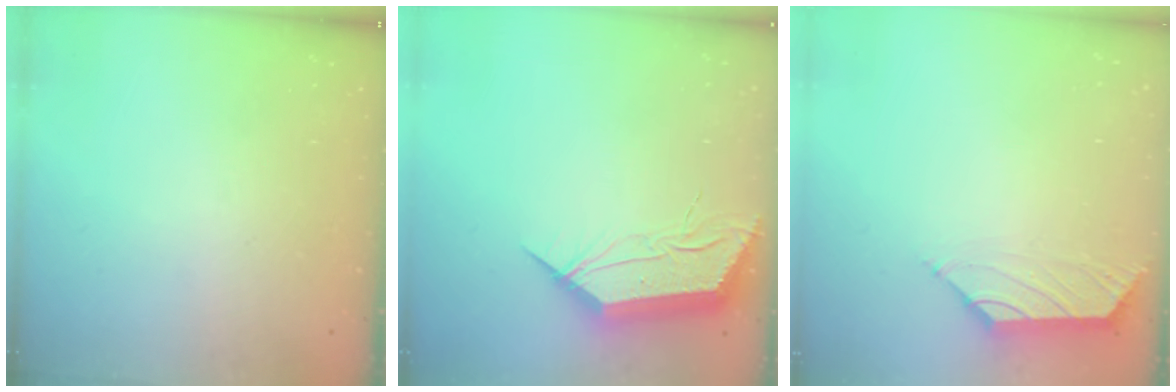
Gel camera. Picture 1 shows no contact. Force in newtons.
{"total": 14.6, "press": 14.6, "slide": 0.5}
{"total": 1.5, "press": 1.5, "slide": 0.4}